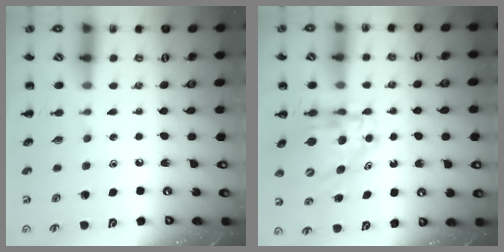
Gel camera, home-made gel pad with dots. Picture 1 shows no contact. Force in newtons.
{"total": 5.9, "press": 5.9, "slide": 0.5}